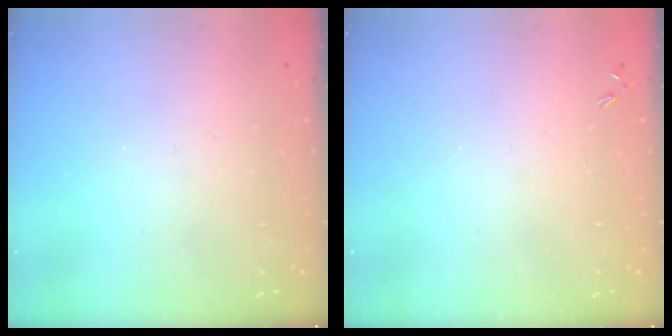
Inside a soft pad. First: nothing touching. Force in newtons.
{"total": 0.0}